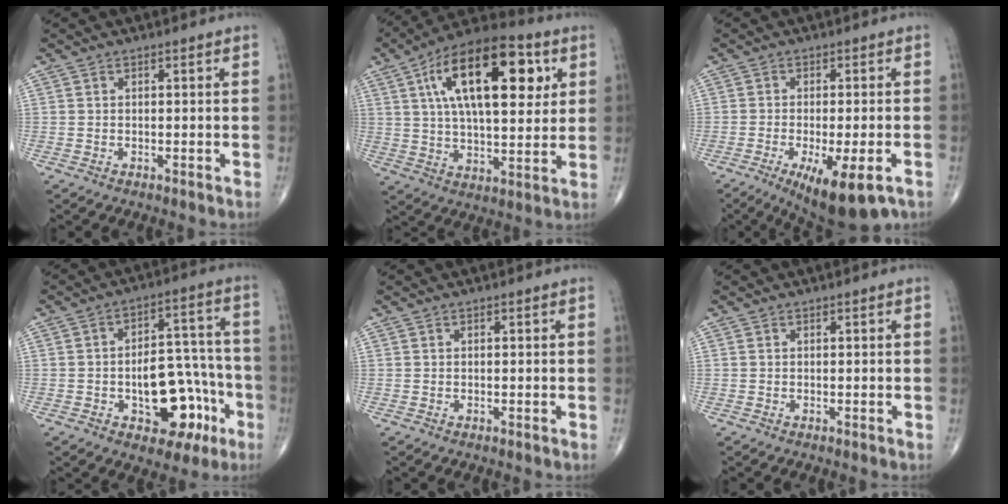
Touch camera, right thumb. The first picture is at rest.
{"total": 23.1, "force": [7.4, 10.4, 19.2], "torque": [-0.297, -0.002, 0.115]}
{"total": 11.8, "force": [-5.9, 3.5, 9.6], "torque": [-0.143, -0.010, -0.086]}
{"total": 15.4, "force": [-5.4, 8.9, 11.3], "torque": [-0.107, 0.056, -0.066]}
{"total": 0.0}
{"total": 0.0}